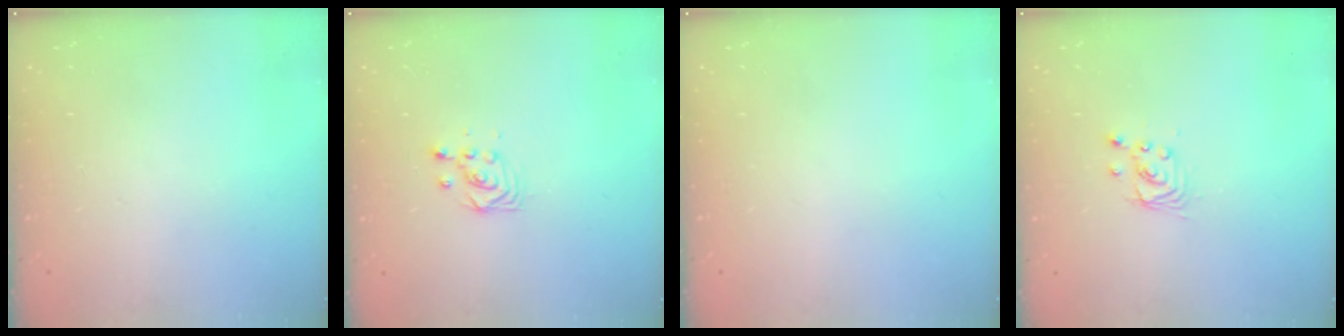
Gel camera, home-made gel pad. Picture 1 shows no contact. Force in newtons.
{"total": 3.4, "press": 3.4, "slide": 0.1}
{"total": 0.0}
{"total": 2.9, "press": 2.9, "slide": 0.1}